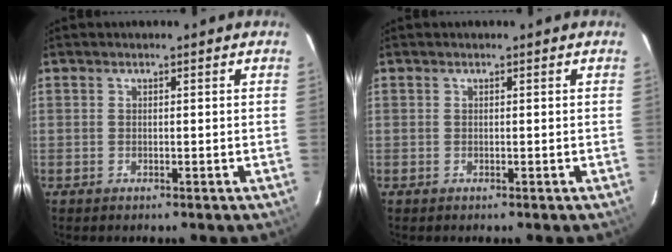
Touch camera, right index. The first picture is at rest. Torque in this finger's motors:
{"motor_torque": [0.00, 0.00, 0.00, 0.00]}